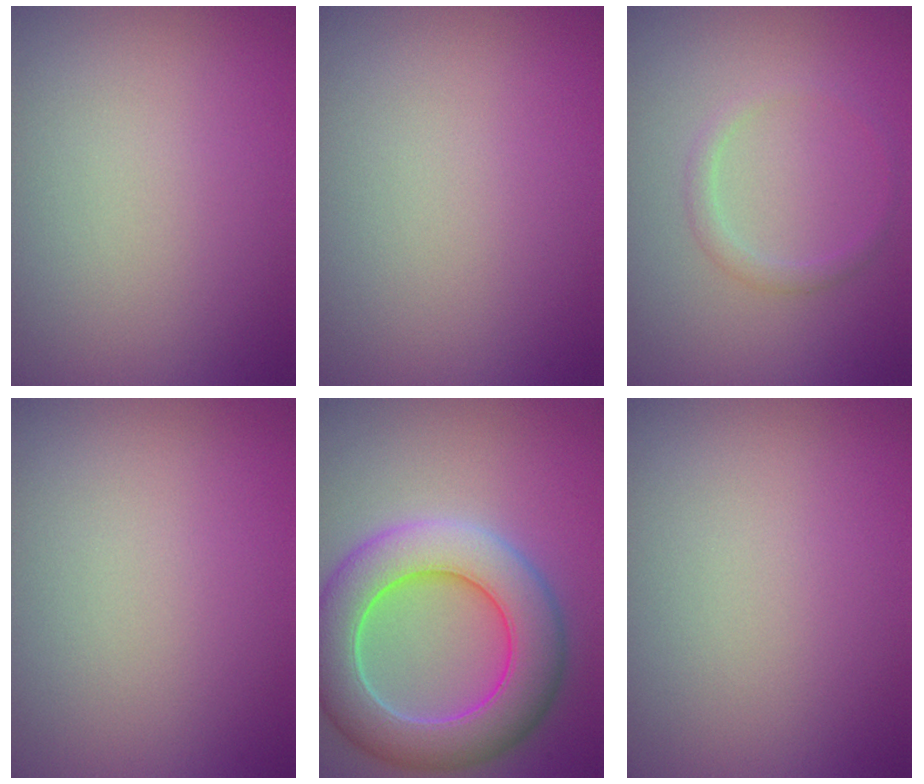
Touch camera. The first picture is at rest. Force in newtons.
{"total": 0.0}
{"total": 1.2, "press": 1.2, "slide": 0.1}
{"total": 0.0}
{"total": 8.7, "press": 8.7, "slide": 0.3}
{"total": 0.0}